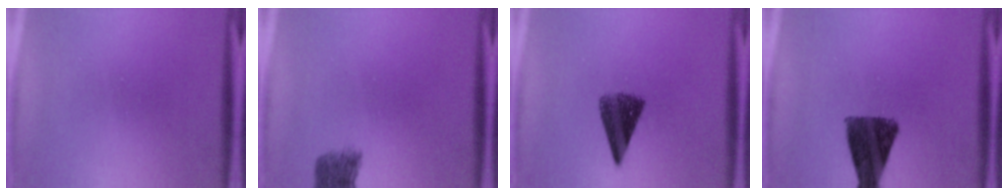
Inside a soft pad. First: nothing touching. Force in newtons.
{"total": 4.3}
{"total": 6.9}
{"total": 10.7}